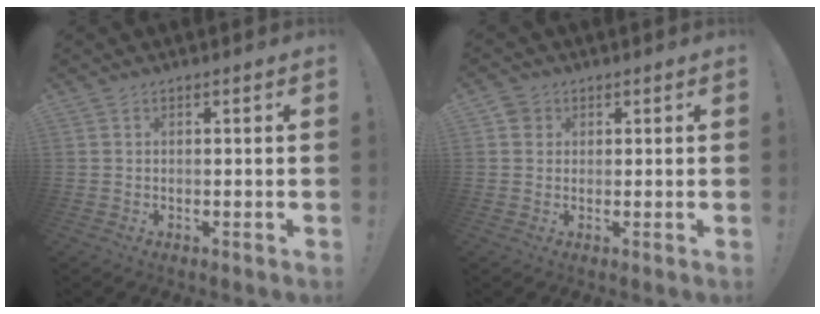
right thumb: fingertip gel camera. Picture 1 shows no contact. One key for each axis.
{"total": 2.9, "fx": 1.1, "fy": 2.5, "fz": 0.8, "tx": -0.004, "ty": -0.001, "tz": 0.019}